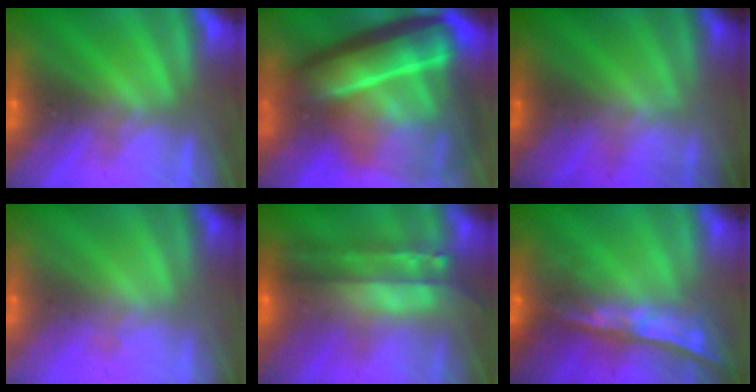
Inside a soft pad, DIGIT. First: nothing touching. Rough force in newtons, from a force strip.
{"total": 9.0}
{"total": 1.9}
{"total": 1.5}
{"total": 8.4}
{"total": 7.3}